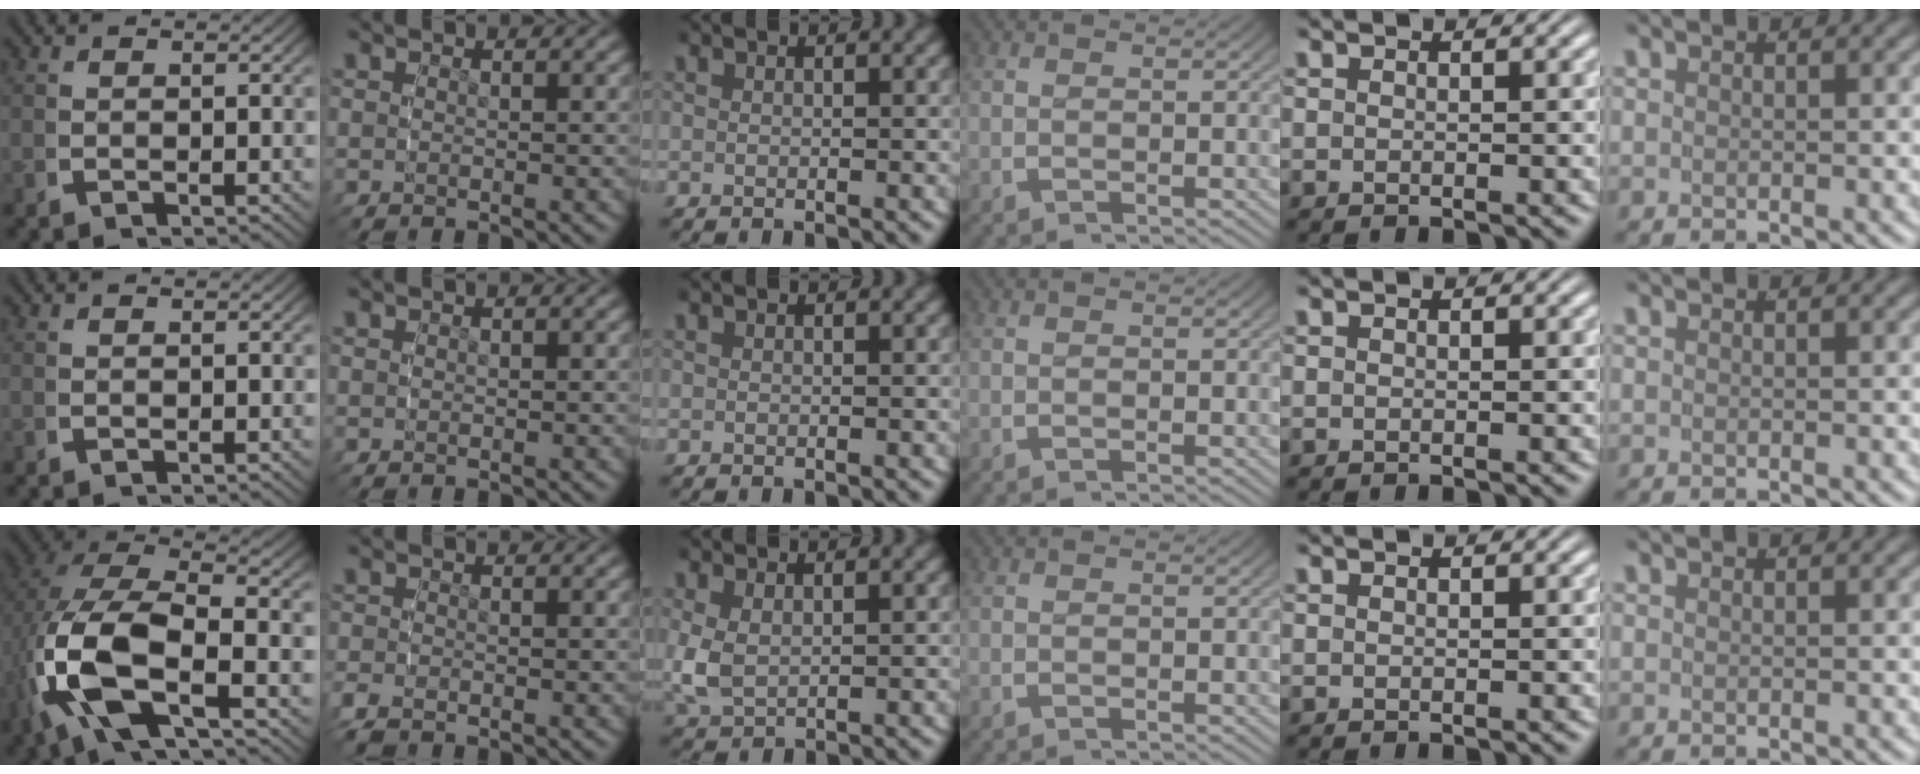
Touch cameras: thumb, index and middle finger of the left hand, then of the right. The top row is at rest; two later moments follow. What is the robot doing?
{"motion": "grasp_and_lifting", "object": "camera"}